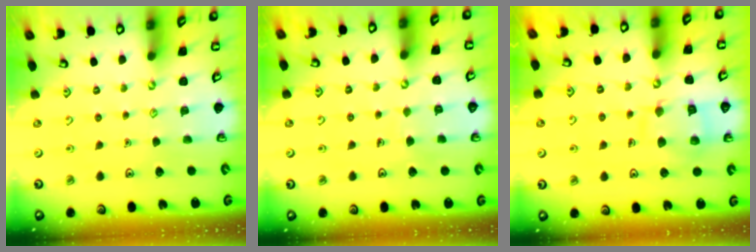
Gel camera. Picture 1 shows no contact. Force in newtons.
{"total": 2.3, "press": 2.3, "slide": 0.1}
{"total": 11.8, "press": 11.8, "slide": 1.0}